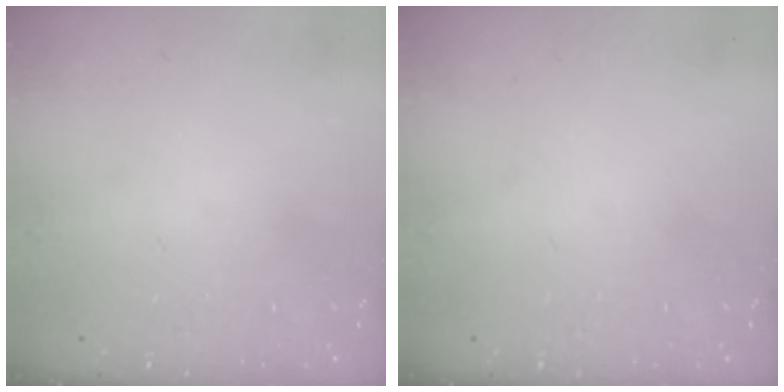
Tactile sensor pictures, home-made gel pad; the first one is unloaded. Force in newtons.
{"total": 0.0}